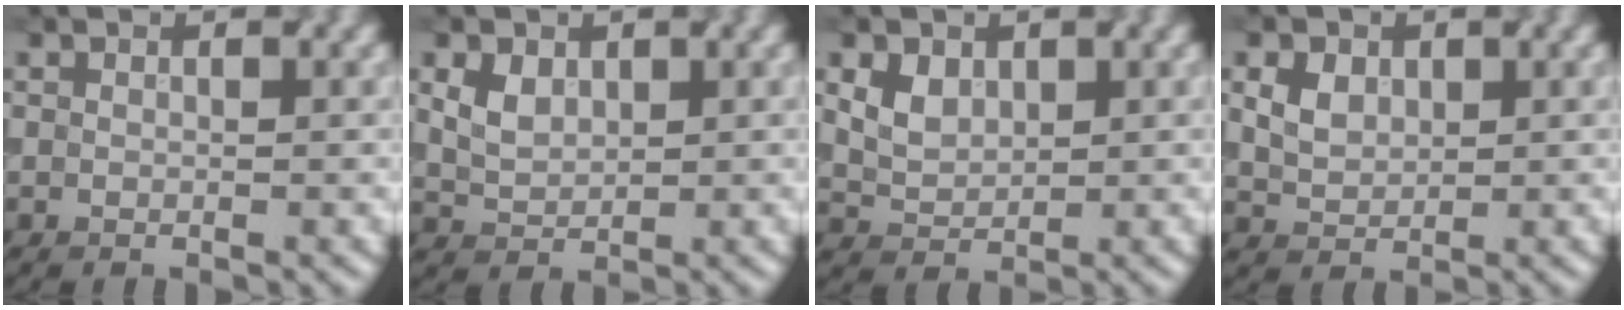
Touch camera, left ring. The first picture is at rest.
{"total": 2.5, "force": [0.9, 1.7, 1.6], "torque": [-0.036, 0.005, 0.017]}
{"total": 3.1, "force": [1.3, 2.2, 1.9], "torque": [-0.046, 0.009, 0.031]}
{"total": 3.7, "force": [1.5, 2.6, 2.2], "torque": [-0.054, 0.013, 0.031]}